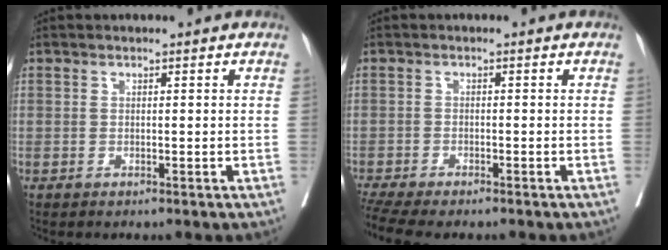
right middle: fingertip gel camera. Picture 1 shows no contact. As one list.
[{"total": 9.2, "force": [-7.8, 1.6, 4.7], "torque": [-0.084, -0.002, -0.122]}]